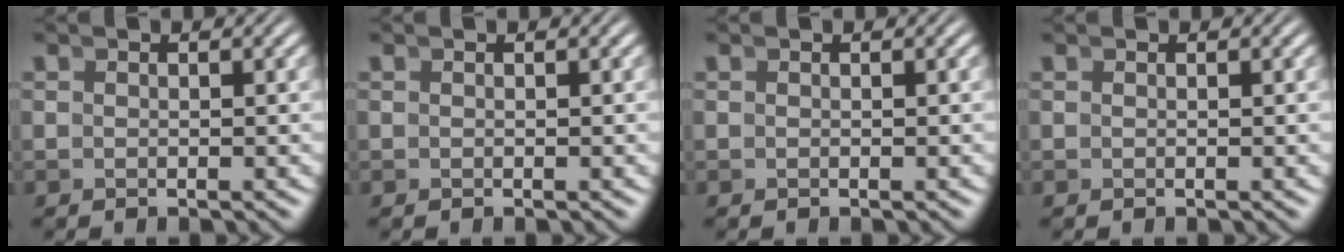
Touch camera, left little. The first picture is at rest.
{"total": 0.0}
{"total": 0.0}
{"total": 0.0}